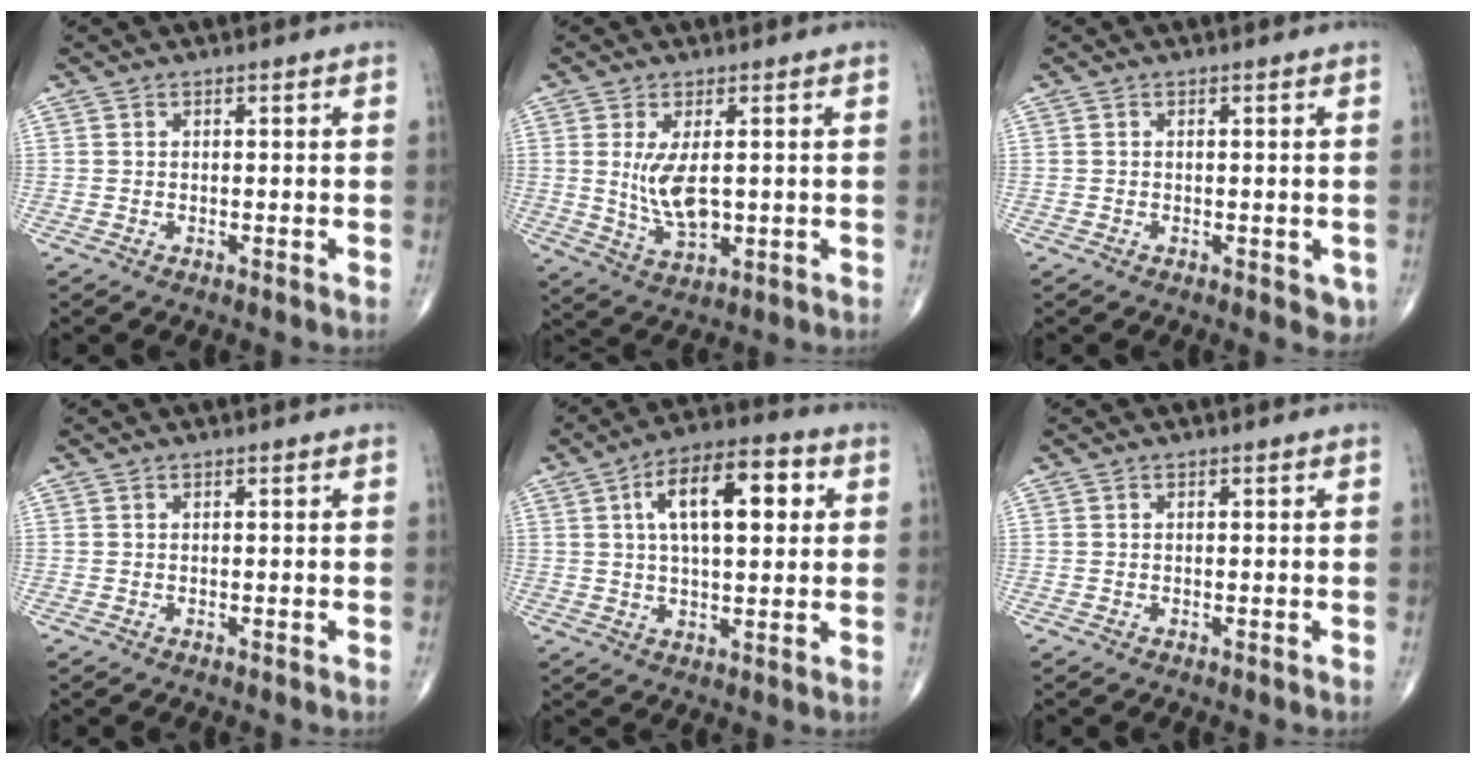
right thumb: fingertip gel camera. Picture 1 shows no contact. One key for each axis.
{"total": 7.7, "fx": 0.8, "fy": 3.4, "fz": 6.9, "tx": -0.132, "ty": -0.018, "tz": 0.028}
{"total": 2.5, "fx": -0.7, "fy": 1.4, "fz": 1.9, "tx": -0.006, "ty": -0.001, "tz": -0.009}
{"total": 0.0}
{"total": 14.6, "fx": 3.9, "fy": 6.5, "fz": 12.5, "tx": -0.185, "ty": 0.014, "tz": 0.058}
{"total": 0.0}